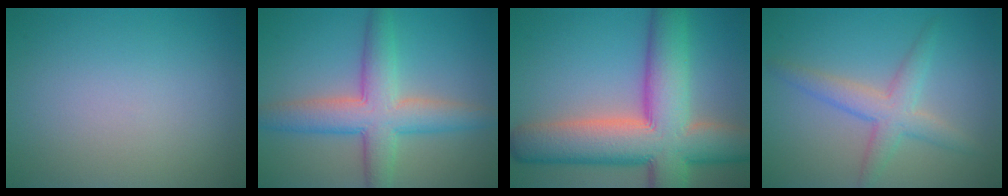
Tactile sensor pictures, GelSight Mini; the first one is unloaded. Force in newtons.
{"total": 6.5, "press": 6.5, "slide": 0.3}
{"total": 13.3, "press": 13.2, "slide": 0.7}
{"total": 3.5, "press": 3.5, "slide": 0.2}